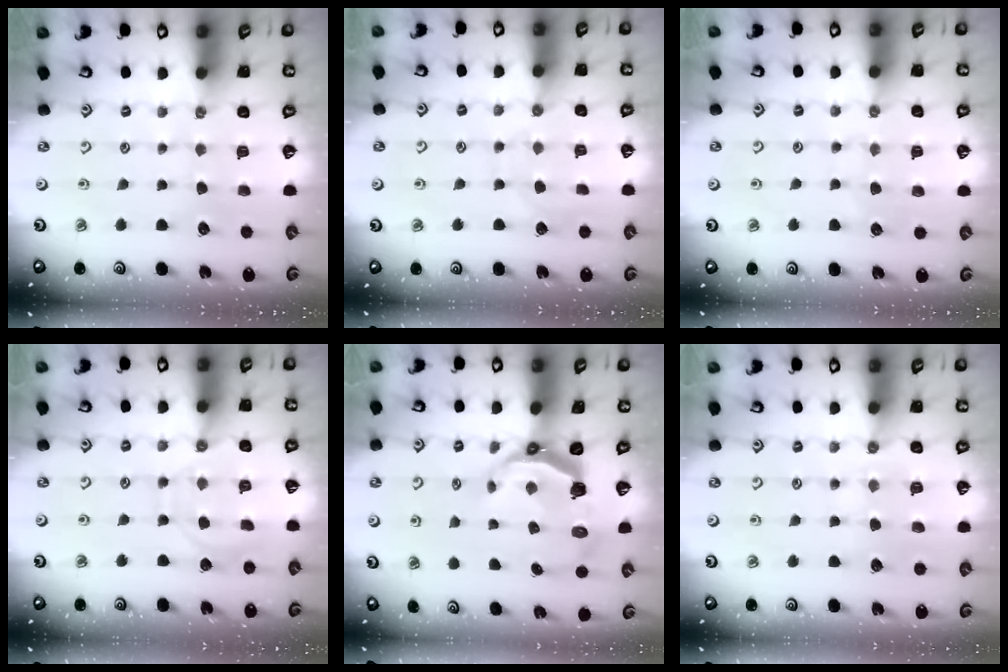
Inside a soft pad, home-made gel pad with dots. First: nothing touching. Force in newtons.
{"total": 4.7, "press": 4.7, "slide": 0.4}
{"total": 4.0, "press": 4.0, "slide": 0.3}
{"total": 9.3, "press": 9.2, "slide": 0.9}
{"total": 8.1, "press": 6.4, "slide": 5.0}
{"total": 4.0, "press": 3.9, "slide": 0.6}